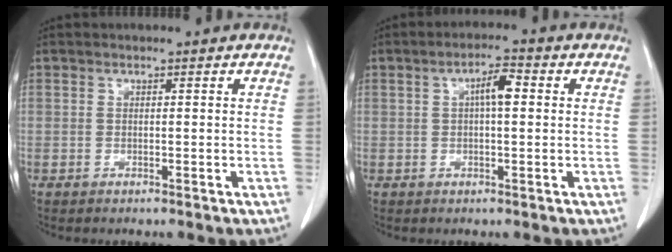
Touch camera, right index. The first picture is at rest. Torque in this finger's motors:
{"motor_torque": [0.63, -0.12, 0.13, 0.05]}